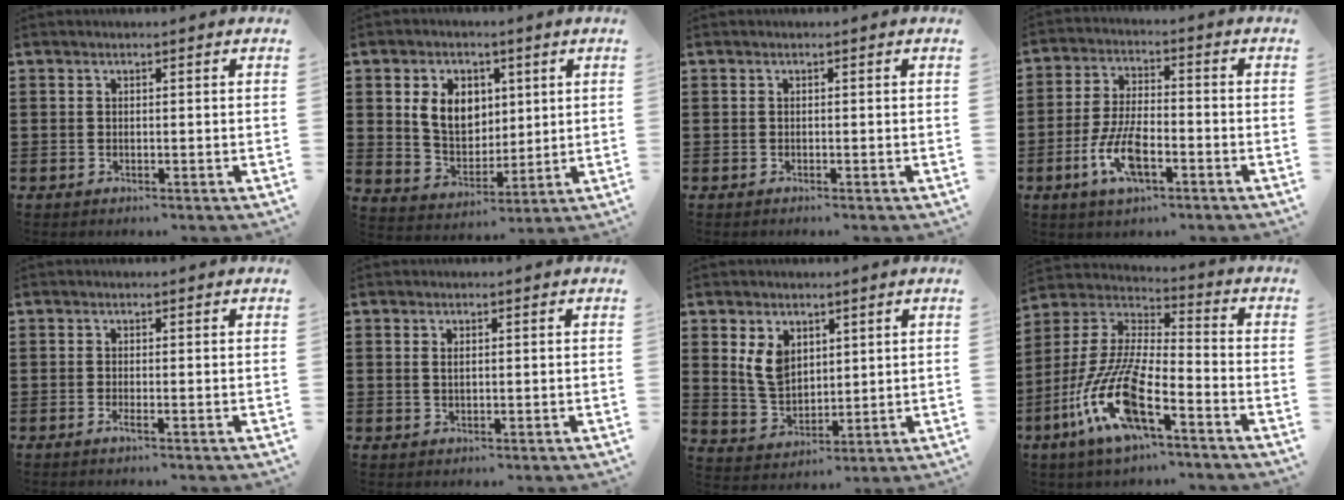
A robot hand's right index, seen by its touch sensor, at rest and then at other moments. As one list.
[{"total": 7.8, "force": [2.1, 6.0, 4.5], "torque": [-0.101, 0.011, 0.034]}, {"total": 0.0}, {"total": 8.2, "force": [-3.4, 3.2, 6.7], "torque": [-0.156, -0.011, -0.066]}, {"total": 1.2, "force": [-0.7, -0.1, 0.9], "torque": [-0.022, -0.010, -0.015]}, {"total": 1.0, "force": [0.3, 0.4, 0.9], "torque": [-0.020, 0.003, 0.004]}, {"total": 6.1, "force": [2.6, 4.3, 3.5], "torque": [-0.091, 0.010, 0.048]}, {"total": 13.7, "force": [-8.0, 3.2, 10.7], "torque": [-0.257, -0.017, -0.161]}]